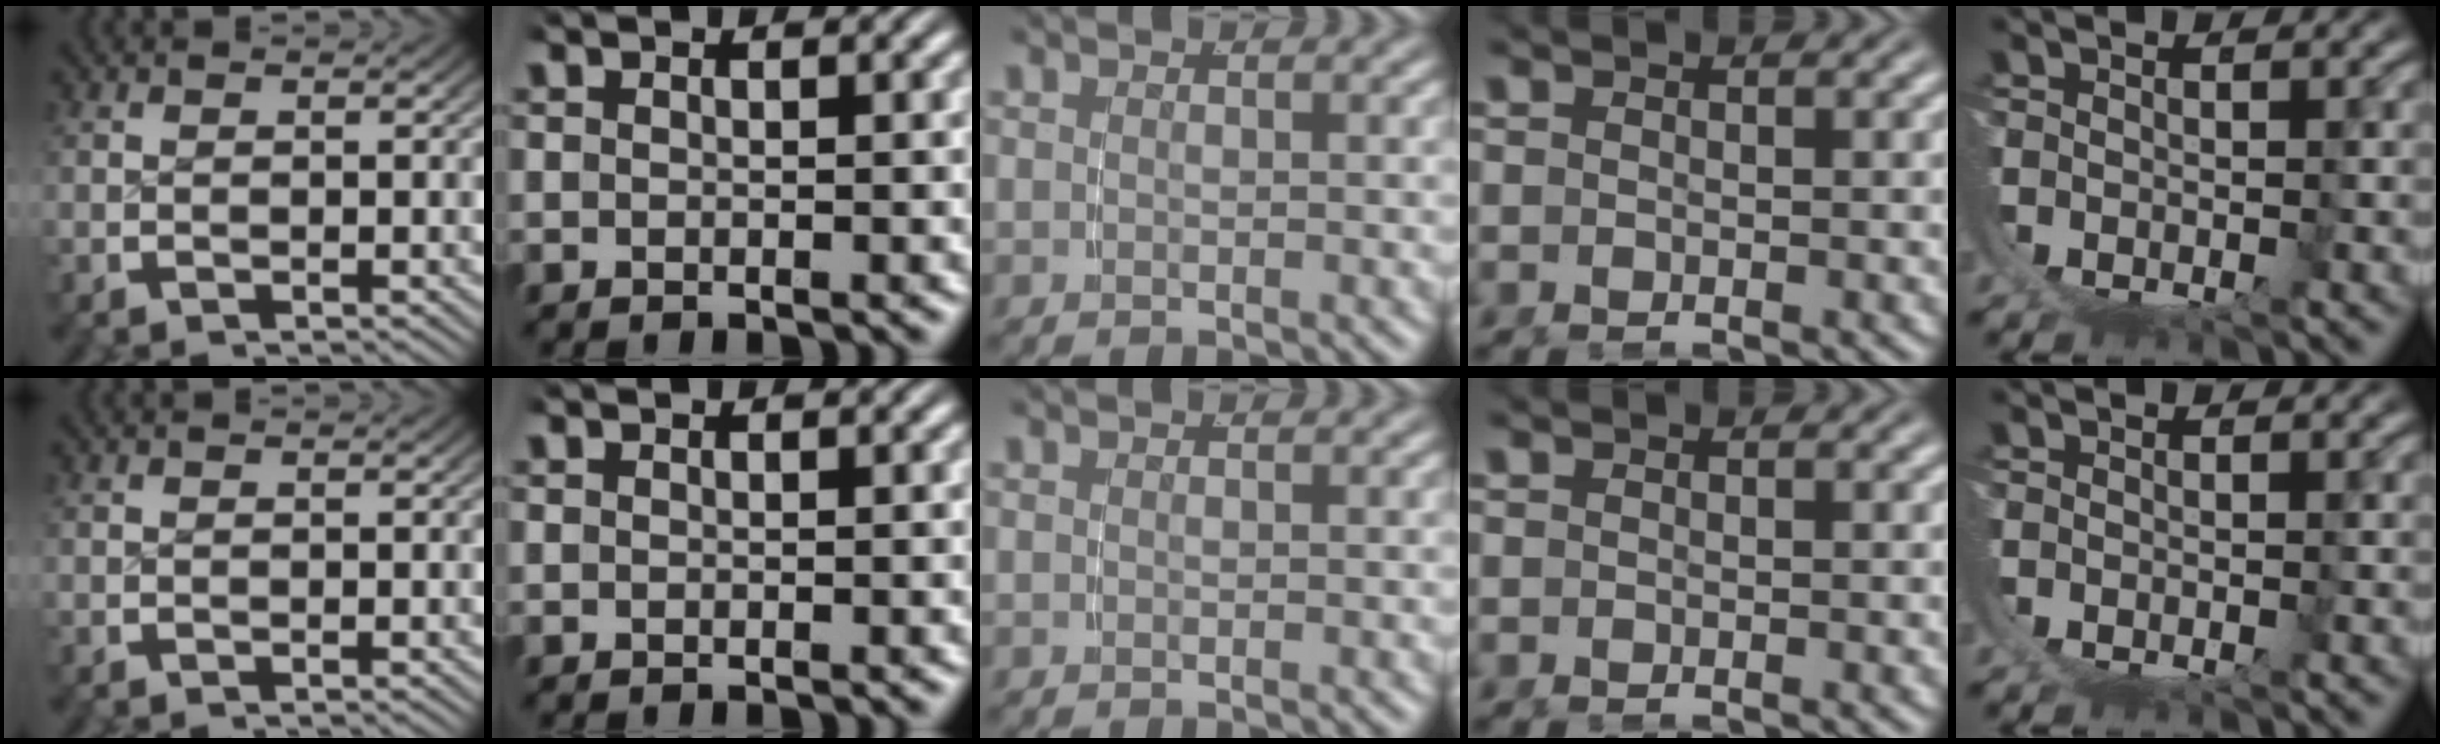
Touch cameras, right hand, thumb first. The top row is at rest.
{}